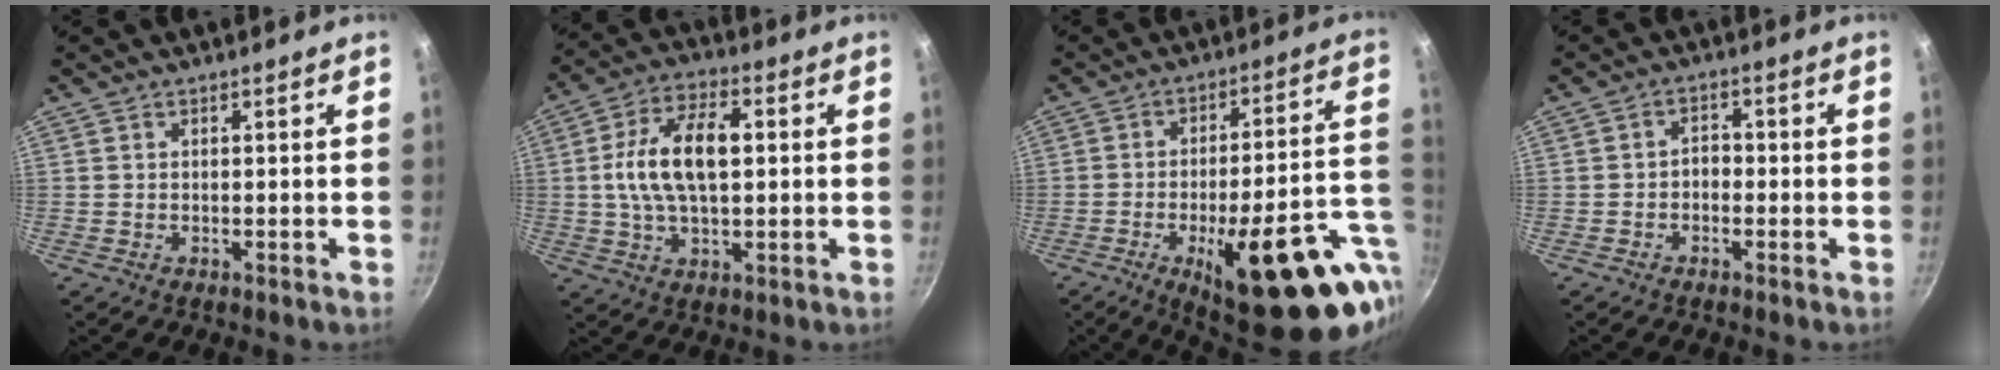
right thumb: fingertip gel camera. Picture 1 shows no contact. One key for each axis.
{"total": 13.7, "fx": 1.3, "fy": 7.3, "fz": 11.6, "tx": -0.198, "ty": 0.021, "tz": 0.016}
{"total": 25.9, "fx": -8.9, "fy": 8.5, "fz": 22.8, "tx": -0.268, "ty": 0.013, "tz": -0.112}
{"total": 2.5, "fx": -1.0, "fy": 1.8, "fz": 1.4, "tx": -0.011, "ty": 0.017, "tz": -0.021}